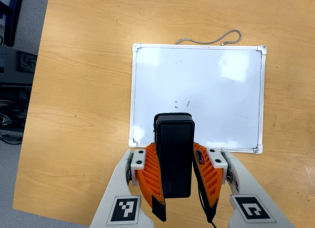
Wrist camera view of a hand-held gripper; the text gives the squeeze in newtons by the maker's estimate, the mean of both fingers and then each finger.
{"total": 6.8, "left": 5.5, "right": 8.1}